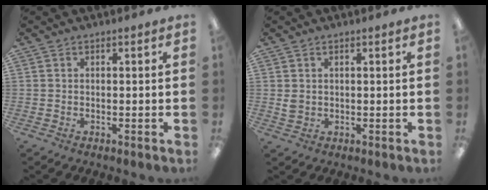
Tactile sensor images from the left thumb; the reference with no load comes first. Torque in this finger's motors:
{"motor_torque": [0.37, 0.36, 0.32, -0.09, 0.00]}